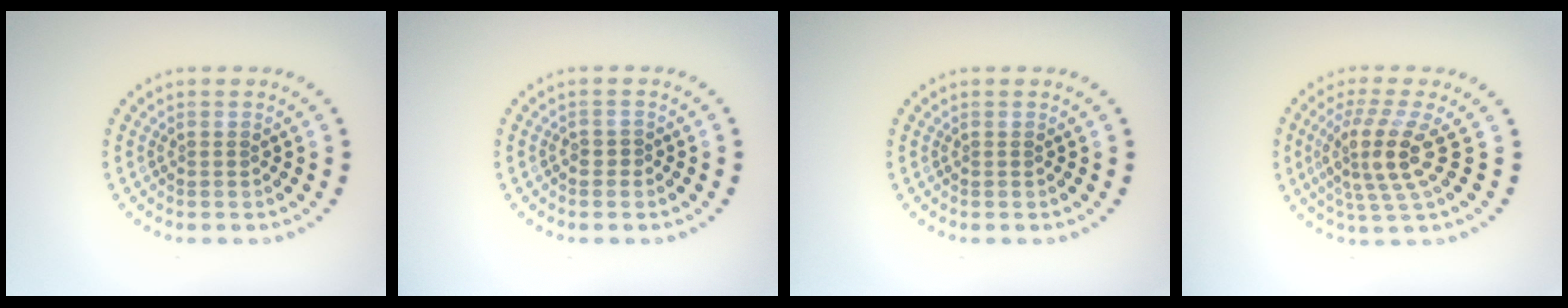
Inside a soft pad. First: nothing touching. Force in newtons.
{"total": 0.7, "press": 0.5, "slide": 0.5}
{"total": 0.0}
{"total": 4.4, "press": 3.3, "slide": 2.9}